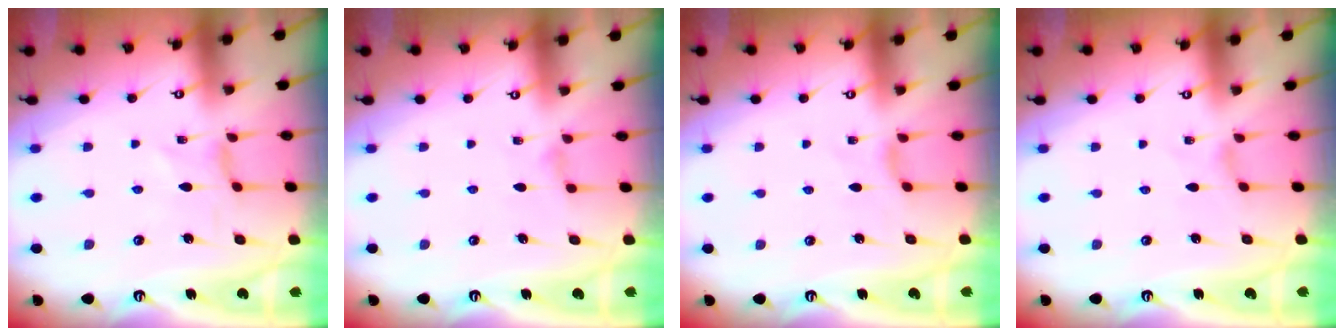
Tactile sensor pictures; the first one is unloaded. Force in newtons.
{"total": 1.7, "press": 1.6, "slide": 0.4}
{"total": 2.3, "press": 2.2, "slide": 0.6}
{"total": 0.0}